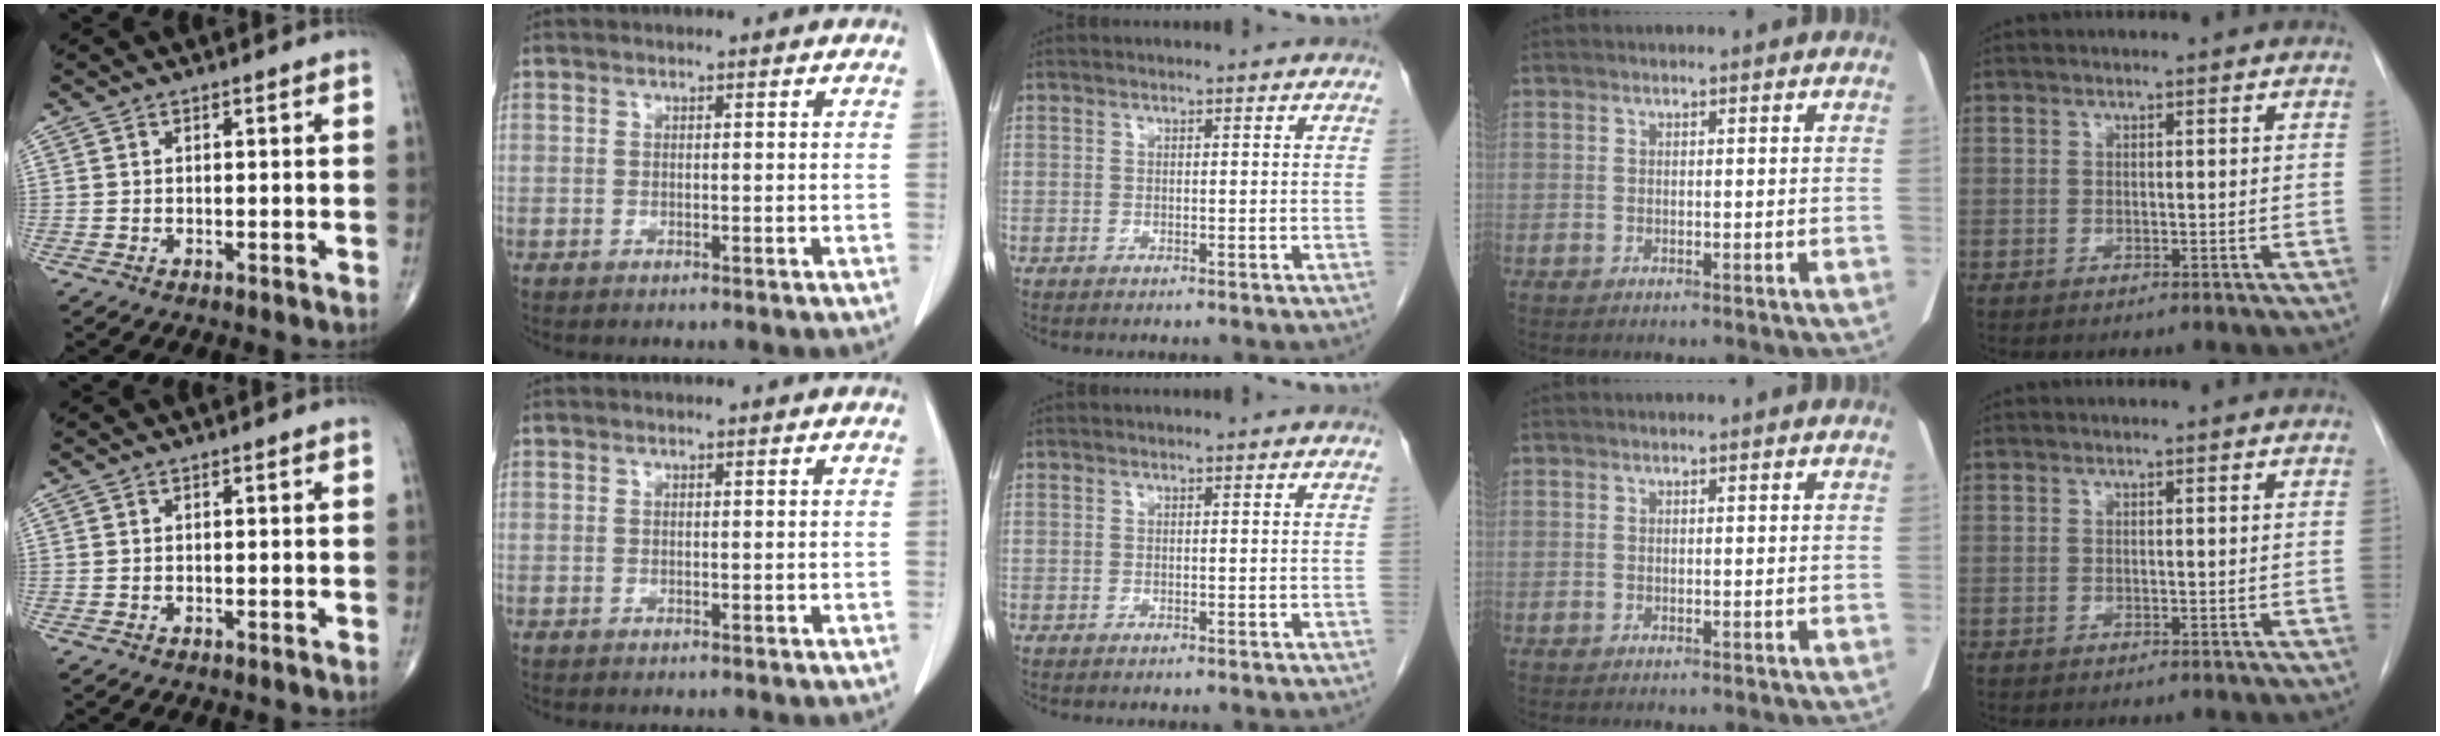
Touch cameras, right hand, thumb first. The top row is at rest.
{}